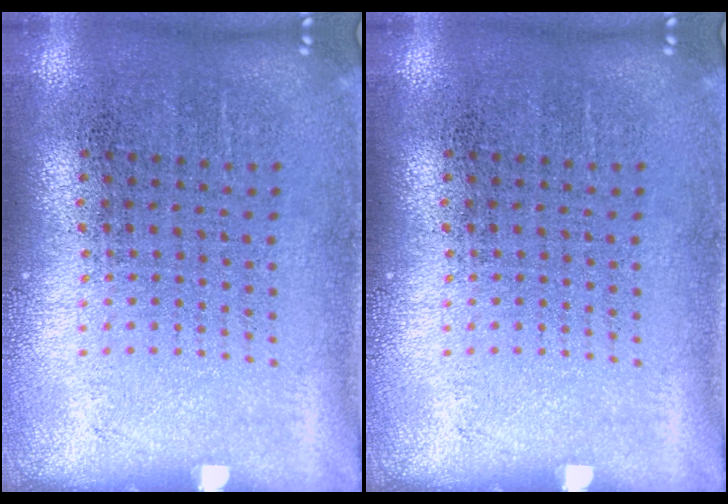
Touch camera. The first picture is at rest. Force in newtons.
{"total": 0.0}